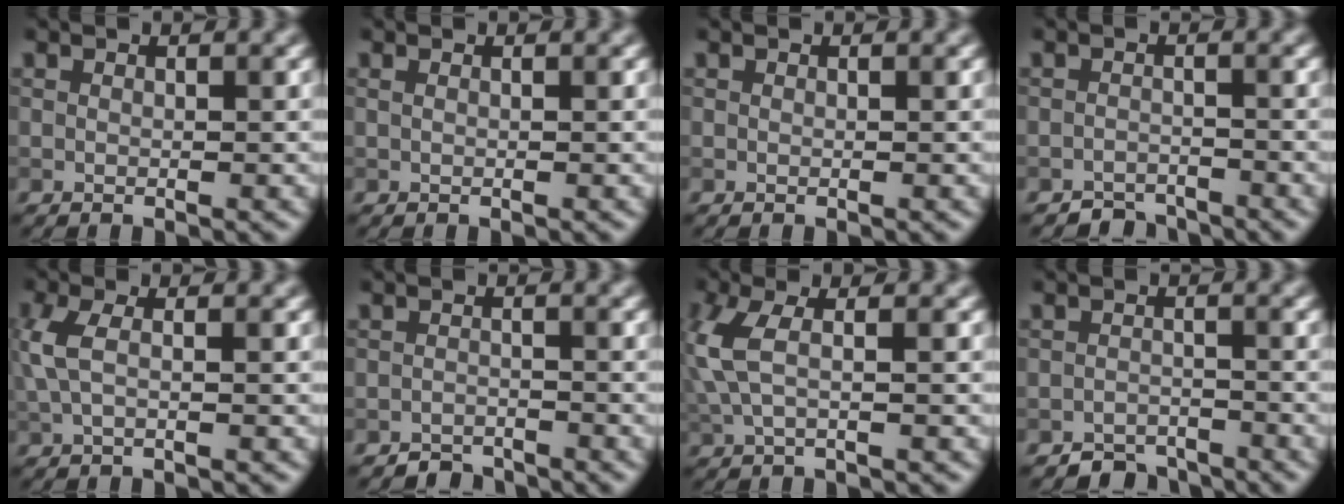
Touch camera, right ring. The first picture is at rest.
{"total": 0.7, "force": [0.3, 0.3, 0.5], "torque": [-0.009, -0.002, -0.001]}
{"total": 0.0}
{"total": 2.1, "force": [-2.0, 0.6, -0.1], "torque": [0.011, 0.006, -0.038]}
{"total": 2.9, "force": [0.3, 1.1, 2.7], "torque": [-0.067, 0.007, 0.002]}
{"total": 1.8, "force": [-1.7, 0.5, -0.1], "torque": [0.007, 0.006, -0.032]}
{"total": 3.9, "force": [0.4, 1.4, 3.6], "torque": [-0.095, 0.004, 0.003]}
{"total": 2.6, "force": [-2.4, 0.9, 0.1], "torque": [0.010, 0.005, -0.046]}